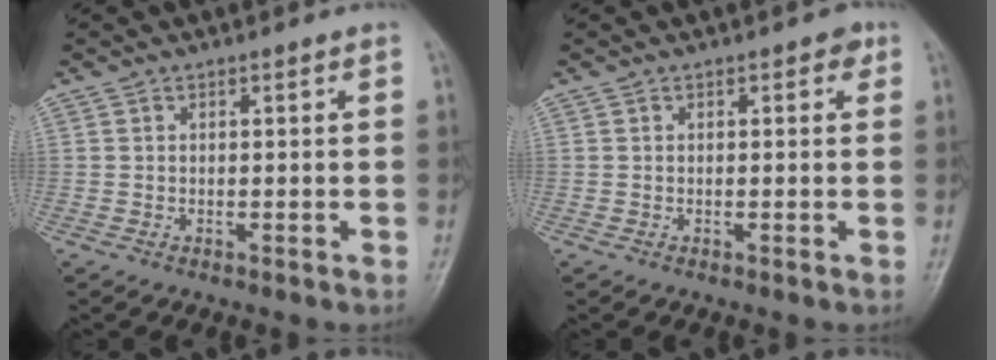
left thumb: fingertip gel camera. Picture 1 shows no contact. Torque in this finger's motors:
{"motor_torque": [0.37, 0.39, 0.39, 0.02, 0.12]}